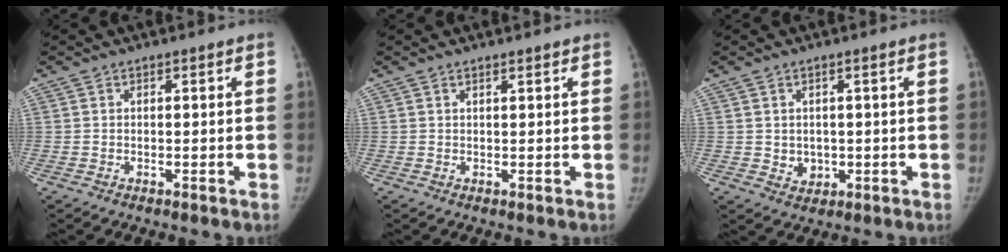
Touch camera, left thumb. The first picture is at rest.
{"total": 0.9, "force": [0.7, 0.2, 0.5], "torque": [-0.009, -0.004, 0.013]}
{"total": 3.0, "force": [0.0, 2.6, 1.6], "torque": [-0.013, -0.003, 0.011]}